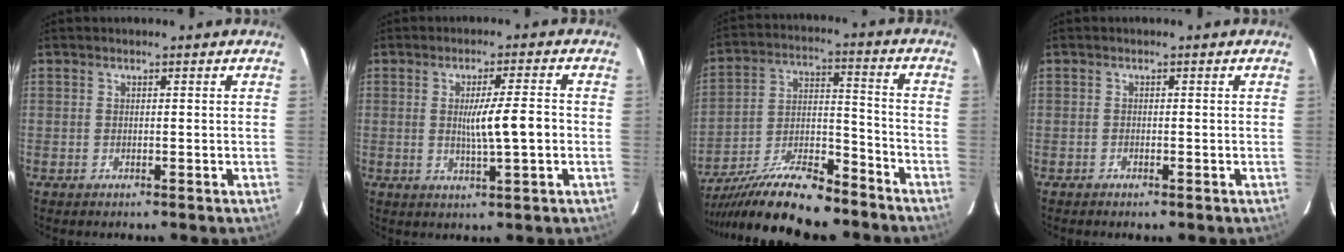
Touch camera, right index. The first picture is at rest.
{"total": 6.4, "force": [-0.4, 0.0, 6.4], "torque": [-0.103, -0.004, -0.005]}
{"total": 16.0, "force": [-13.7, 2.6, 7.8], "torque": [-0.153, 0.001, -0.246]}
{"total": 0.6, "force": [-0.5, 0.1, 0.3], "torque": [-0.010, -0.001, -0.007]}